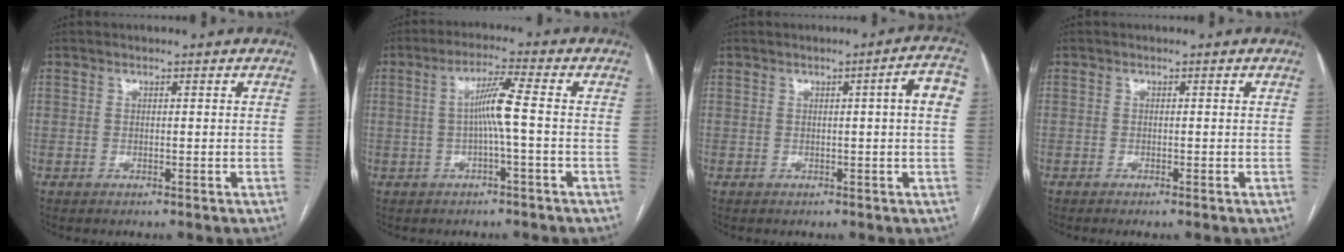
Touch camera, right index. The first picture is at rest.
{"total": 5.3, "force": [-0.4, -0.6, 5.3], "torque": [-0.097, 0.012, -0.007]}
{"total": 4.5, "force": [0.6, -0.2, 4.5], "torque": [-0.051, 0.006, 0.005]}
{"total": 0.7, "force": [-0.5, -0.1, 0.5], "torque": [-0.009, 0.000, -0.008]}